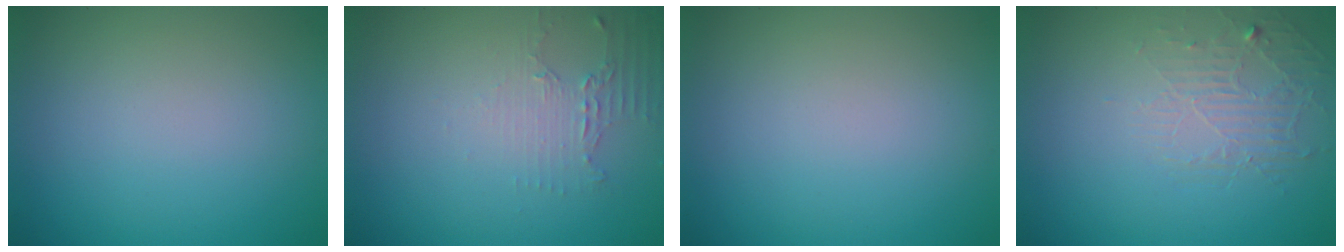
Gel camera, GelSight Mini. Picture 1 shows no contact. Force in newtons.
{"total": 2.0, "press": 1.5, "slide": 1.3}
{"total": 0.0}
{"total": 1.8, "press": 0.8, "slide": 1.6}